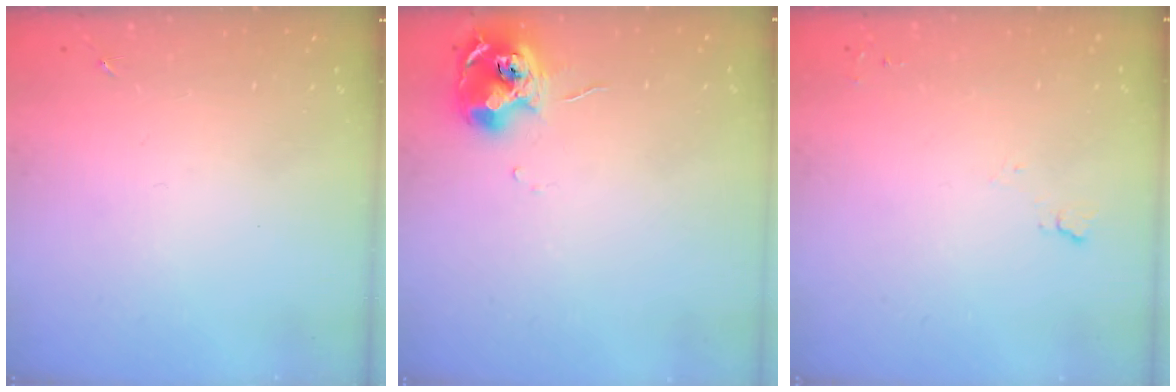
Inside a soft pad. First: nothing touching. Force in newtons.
{"total": 11.7, "press": 11.6, "slide": 1.0}
{"total": 5.1, "press": 5.1, "slide": 0.6}